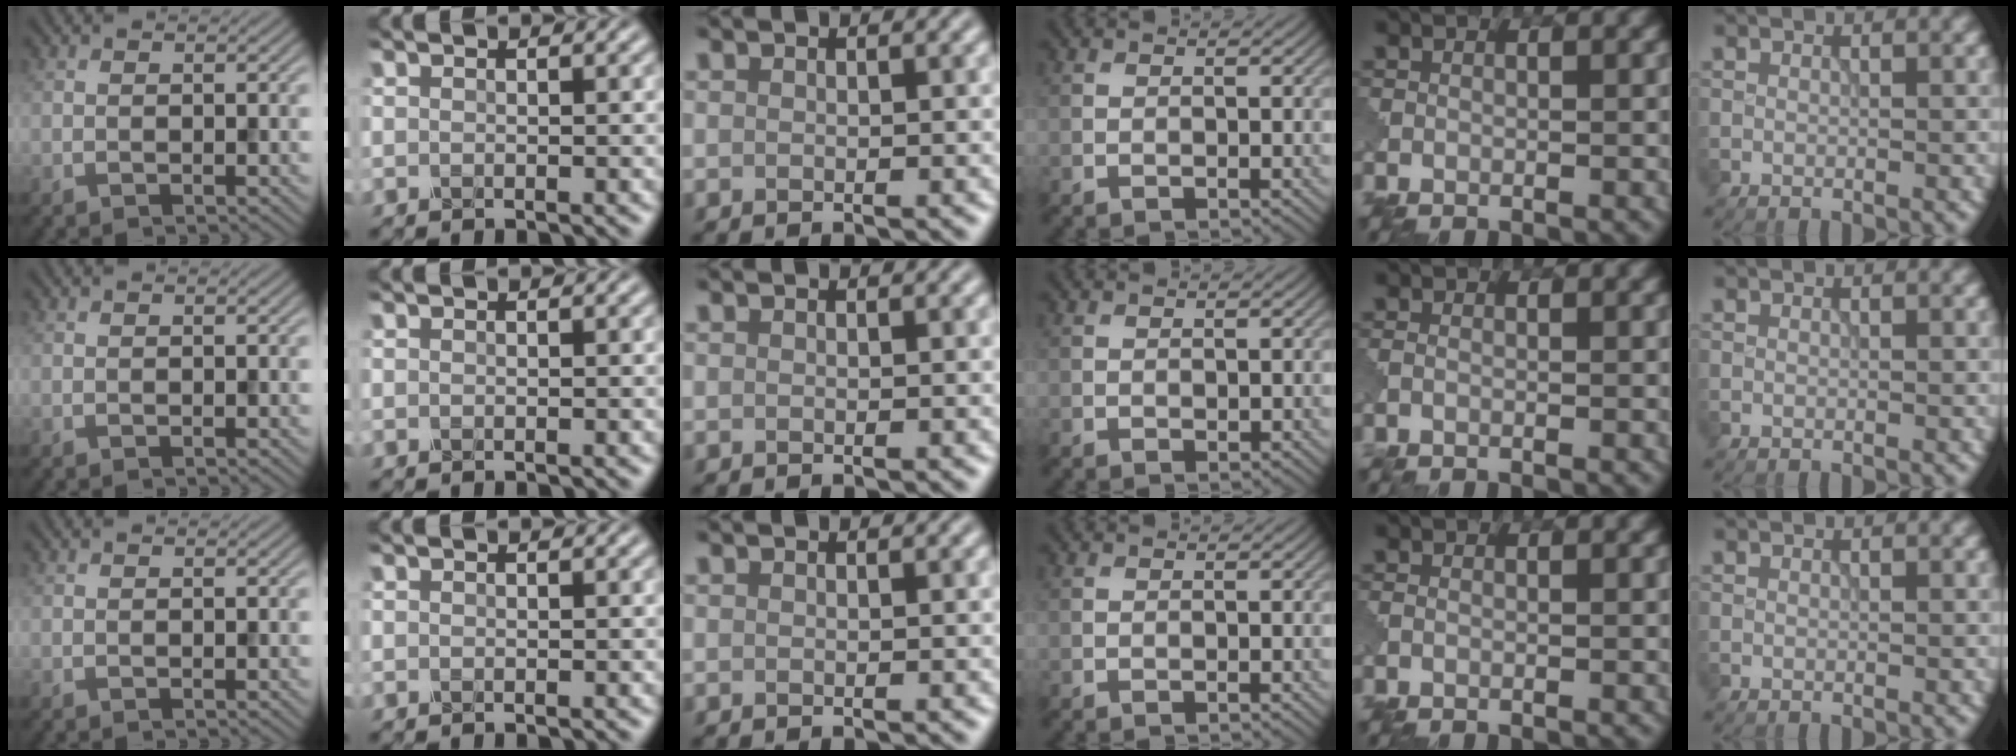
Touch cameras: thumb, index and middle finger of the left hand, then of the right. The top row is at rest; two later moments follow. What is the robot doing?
{"motion": "wrap", "object": "tissue paper"}